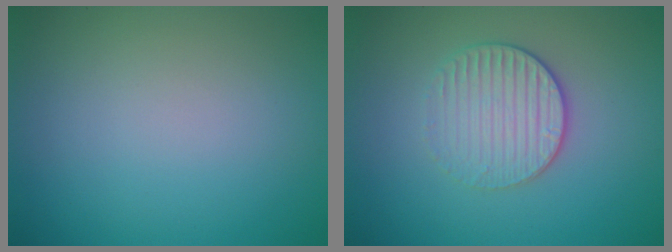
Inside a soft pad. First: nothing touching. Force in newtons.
{"total": 3.0, "press": 2.7, "slide": 1.3}